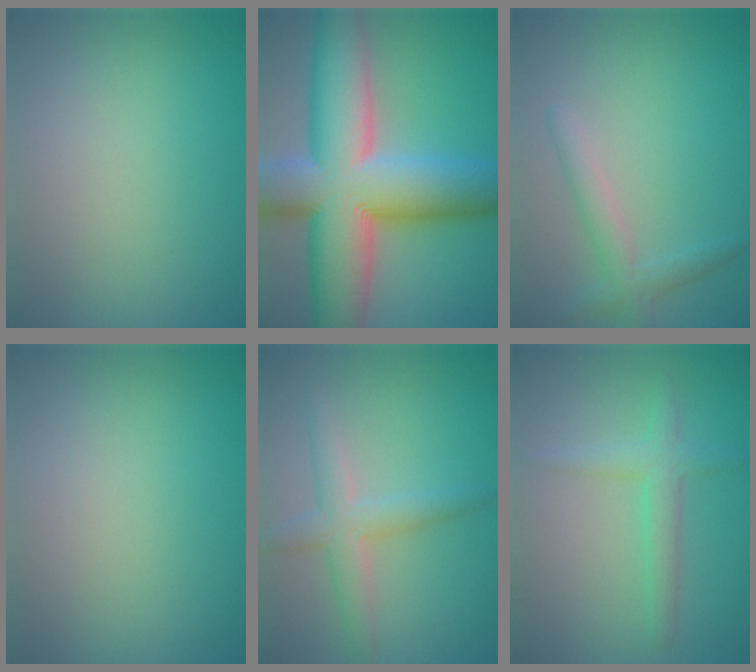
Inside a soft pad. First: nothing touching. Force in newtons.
{"total": 16.5, "press": 16.5, "slide": 0.9}
{"total": 2.3, "press": 2.3, "slide": 0.1}
{"total": 0.0}
{"total": 3.2, "press": 3.2, "slide": 0.0}
{"total": 2.6, "press": 2.6, "slide": 0.1}